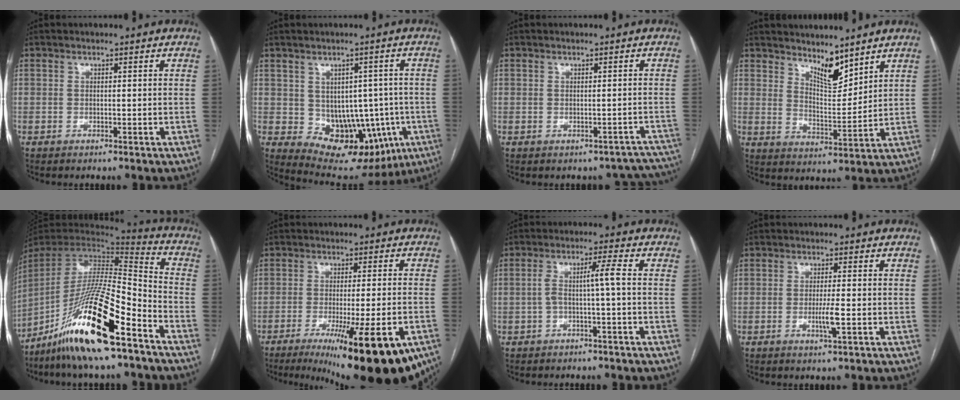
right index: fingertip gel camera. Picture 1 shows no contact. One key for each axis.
{"total": 13.1, "fx": -3.1, "fy": 8.9, "fz": 9.0, "tx": -0.098, "ty": 0.023, "tz": -0.013}
{"total": 6.0, "fx": -4.7, "fy": 3.7, "fz": -0.2, "tx": 0.030, "ty": 0.038, "tz": -0.046}
{"total": 6.2, "fx": 5.3, "fy": 1.4, "fz": 3.0, "tx": -0.057, "ty": -0.010, "tz": 0.102}
{"total": 22.6, "fx": -14.2, "fy": 2.6, "fz": 17.5, "tx": -0.347, "ty": -0.032, "tz": -0.261}
{"total": 18.9, "fx": -11.1, "fy": 2.1, "fz": 15.1, "tx": -0.151, "ty": -0.032, "tz": -0.163}
{"total": 4.2, "fx": -0.8, "fy": -0.5, "fz": 4.1, "tx": -0.078, "ty": 0.024, "tz": -0.008}
{"total": 3.0, "fx": -0.8, "fy": -0.1, "fz": 2.9, "tx": -0.055, "ty": -0.006, "tz": -0.013}